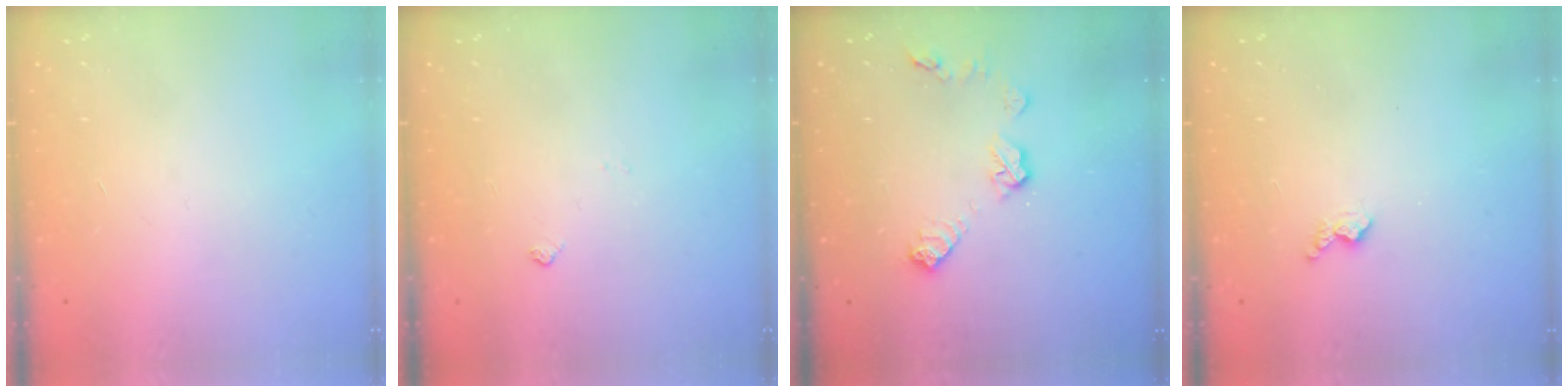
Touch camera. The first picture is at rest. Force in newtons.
{"total": 3.8, "press": 3.8, "slide": 0.7}
{"total": 9.1, "press": 9.1, "slide": 0.5}
{"total": 3.0, "press": 3.0, "slide": 0.5}